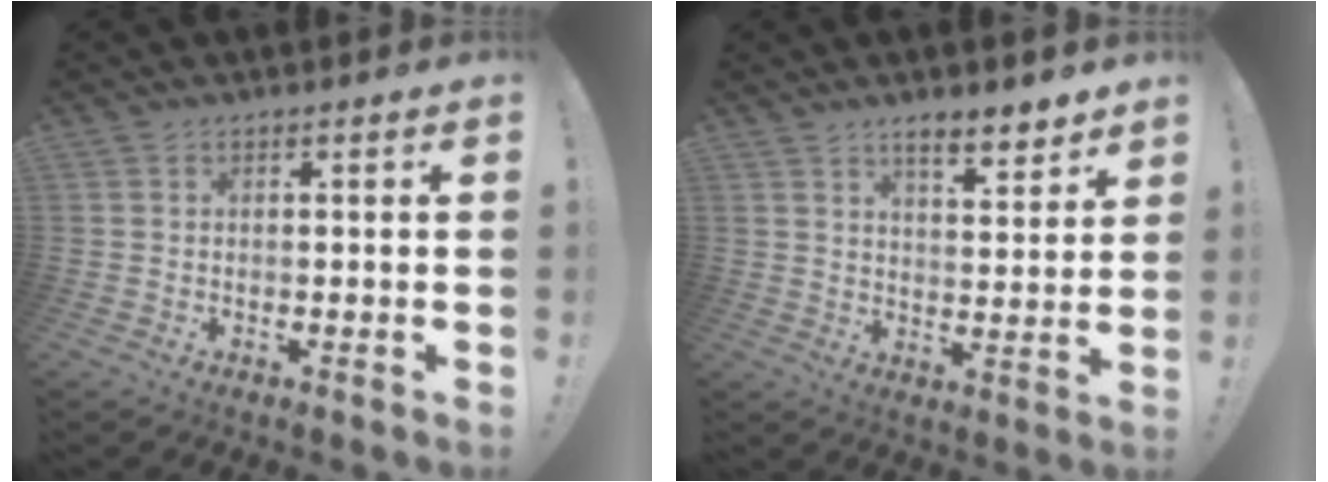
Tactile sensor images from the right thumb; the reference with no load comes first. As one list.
[{"total": 7.3, "force": [5.8, 1.7, 4.0], "torque": [-0.050, -0.037, 0.100]}]